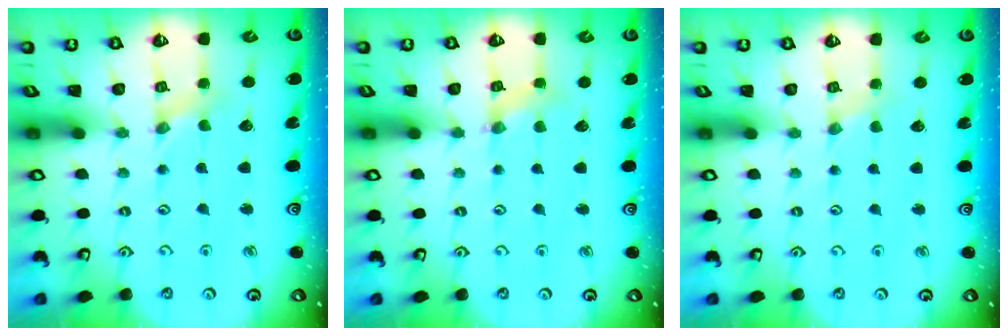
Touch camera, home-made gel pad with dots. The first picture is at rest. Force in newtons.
{"total": 2.6, "press": 2.6, "slide": 0.3}
{"total": 0.0}